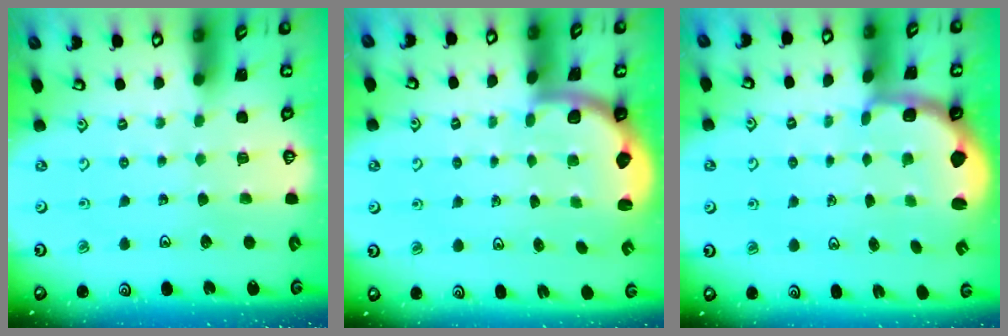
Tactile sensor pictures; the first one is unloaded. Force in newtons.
{"total": 2.2, "press": 2.0, "slide": 1.1}
{"total": 2.4, "press": 1.2, "slide": 2.1}